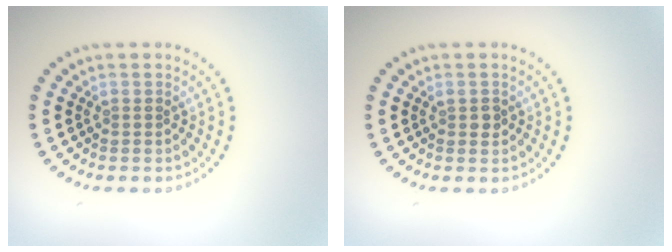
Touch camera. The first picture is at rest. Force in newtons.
{"total": 1.0, "press": 1.0, "slide": 0.2}